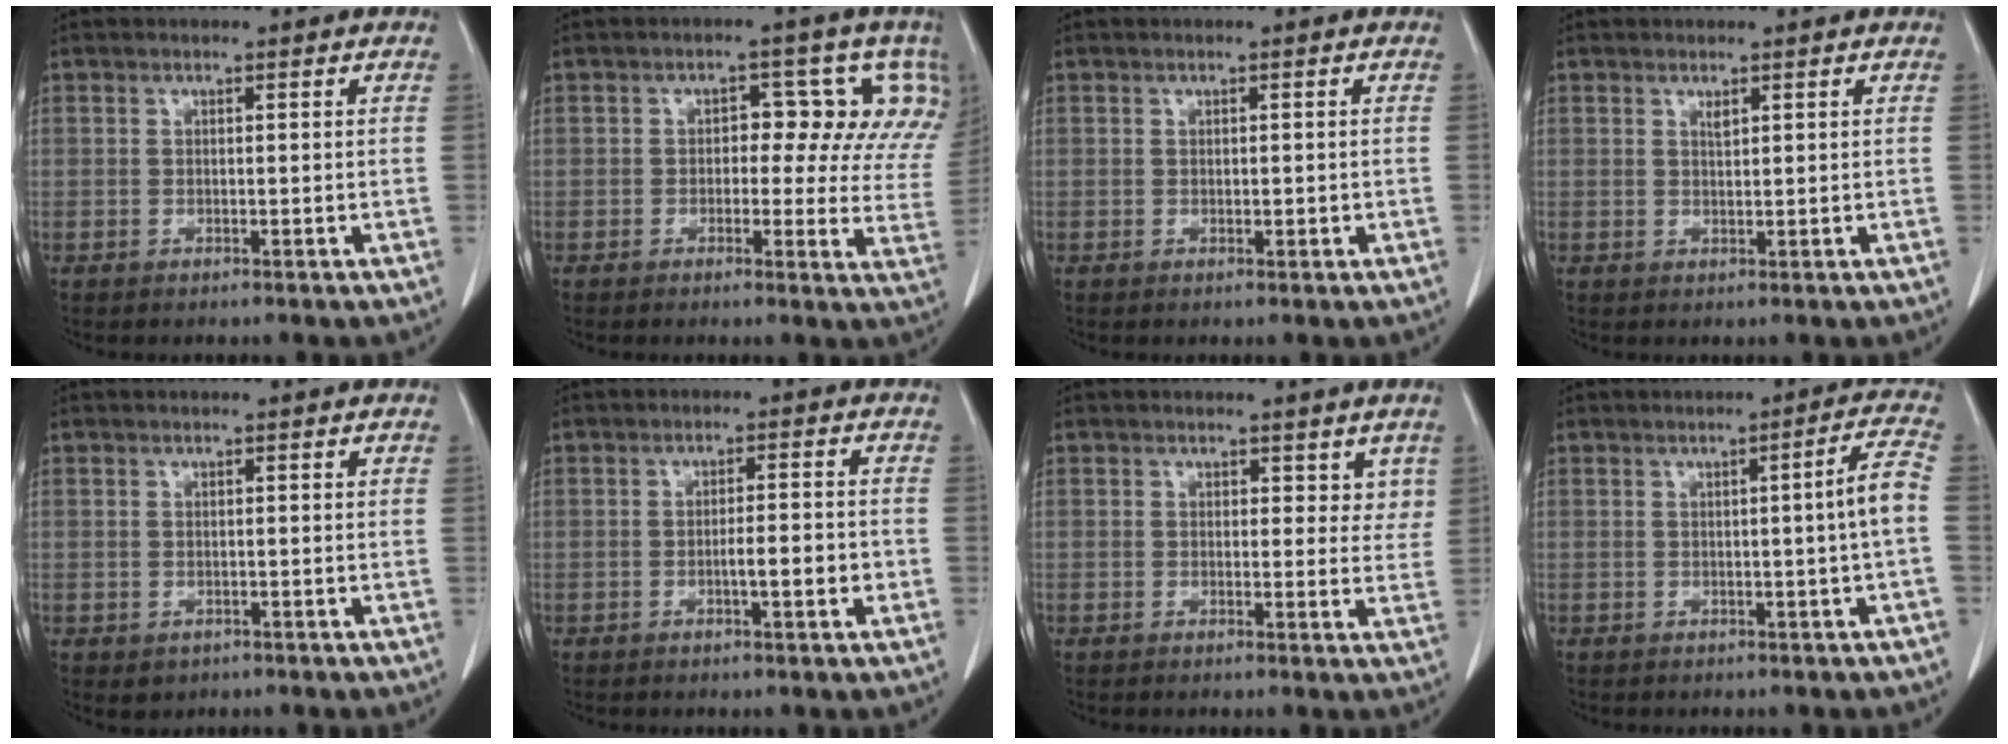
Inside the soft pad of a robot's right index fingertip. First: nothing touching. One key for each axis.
{"total": 9.6, "fx": 3.4, "fy": 5.2, "fz": 7.3, "tx": -0.066, "ty": 0.013, "tz": 0.023}
{"total": 0.8, "fx": -0.1, "fy": 0.5, "fz": 0.6, "tx": -0.009, "ty": -0.001, "tz": 0.002}
{"total": 0.8, "fx": 0.6, "fy": 0.2, "fz": 0.6, "tx": -0.013, "ty": -0.004, "tz": 0.012}
{"total": 1.5, "fx": -0.6, "fy": 1.3, "fz": 0.4, "tx": -0.004, "ty": 0.002, "tz": 0.000}
{"total": 3.9, "fx": -1.2, "fy": 0.6, "fz": 3.7, "tx": -0.058, "ty": 0.002, "tz": -0.015}
{"total": 2.8, "fx": 1.7, "fy": 1.9, "fz": 1.2, "tx": 0.005, "ty": -0.004, "tz": 0.018}
{"total": 4.4, "fx": -0.6, "fy": -0.9, "fz": 4.3, "tx": -0.057, "ty": 0.005, "tz": -0.007}